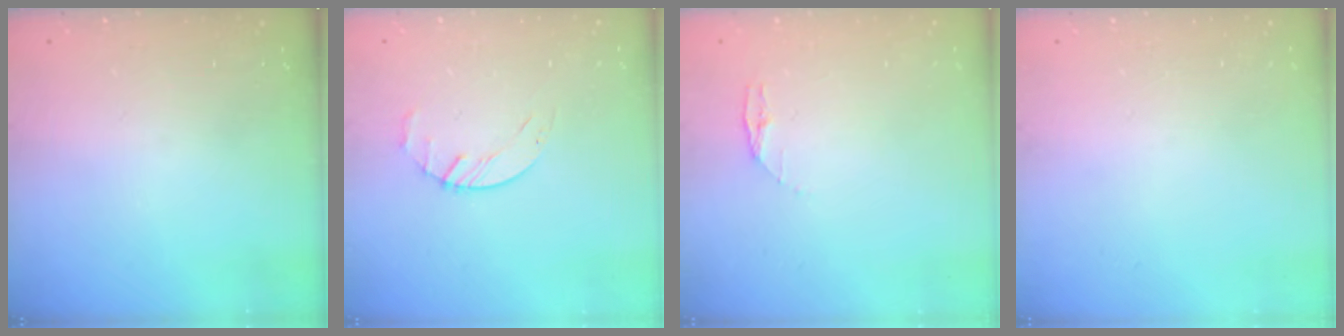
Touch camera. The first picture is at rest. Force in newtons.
{"total": 2.7, "press": 2.6, "slide": 0.3}
{"total": 3.4, "press": 3.4, "slide": 0.4}
{"total": 0.0}